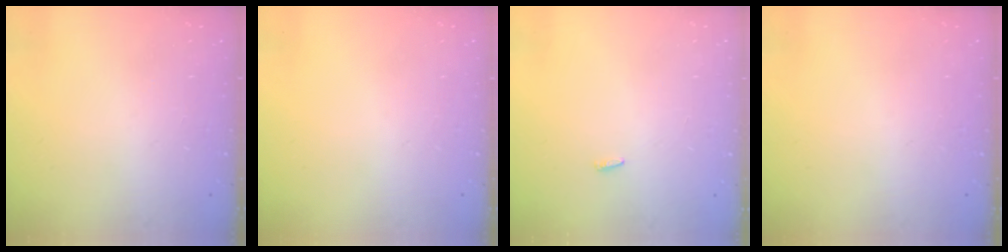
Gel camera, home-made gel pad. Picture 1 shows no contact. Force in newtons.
{"total": 0.0}
{"total": 2.1, "press": 1.9, "slide": 0.7}
{"total": 0.0}